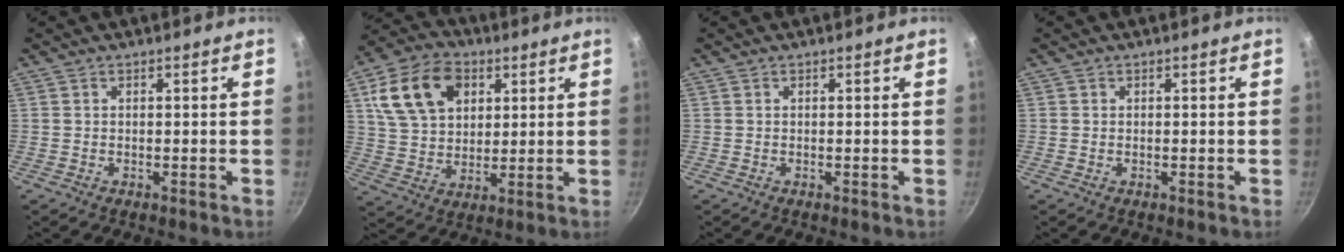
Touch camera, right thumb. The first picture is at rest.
{"total": 16.1, "force": [5.9, 11.4, 9.6], "torque": [-0.154, -0.001, 0.104]}
{"total": 0.0}
{"total": 0.0}